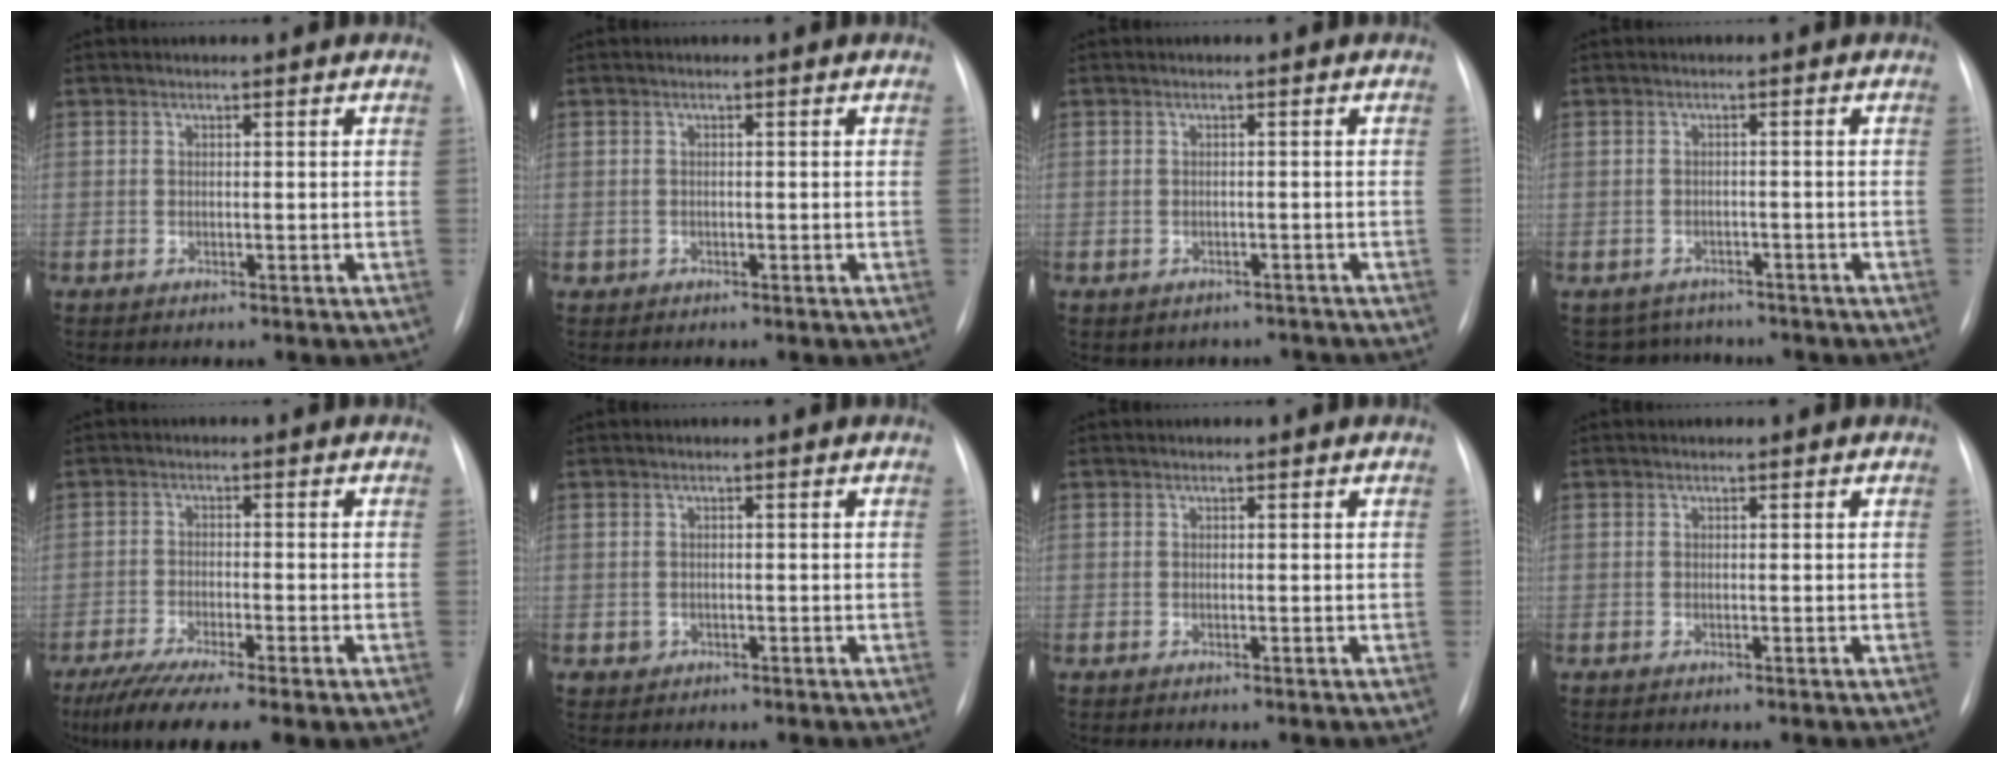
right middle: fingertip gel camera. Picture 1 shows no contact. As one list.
[{"total": 0.5, "force": [-0.2, 0.5, 0.0], "torque": [0.001, 0.005, -0.005]}, {"total": 4.2, "force": [-3.5, 2.4, 0.3], "torque": [0.001, 0.019, -0.038]}, {"total": 5.1, "force": [-4.4, 2.5, -0.2], "torque": [0.006, 0.011, -0.057]}, {"total": 10.5, "force": [-7.2, 1.5, 7.5], "torque": [-0.122, -0.022, -0.116]}, {"total": 1.1, "force": [-0.3, 1.0, 0.1], "torque": [-0.001, 0.003, -0.003]}, {"total": 0.0}, {"total": 0.0}]